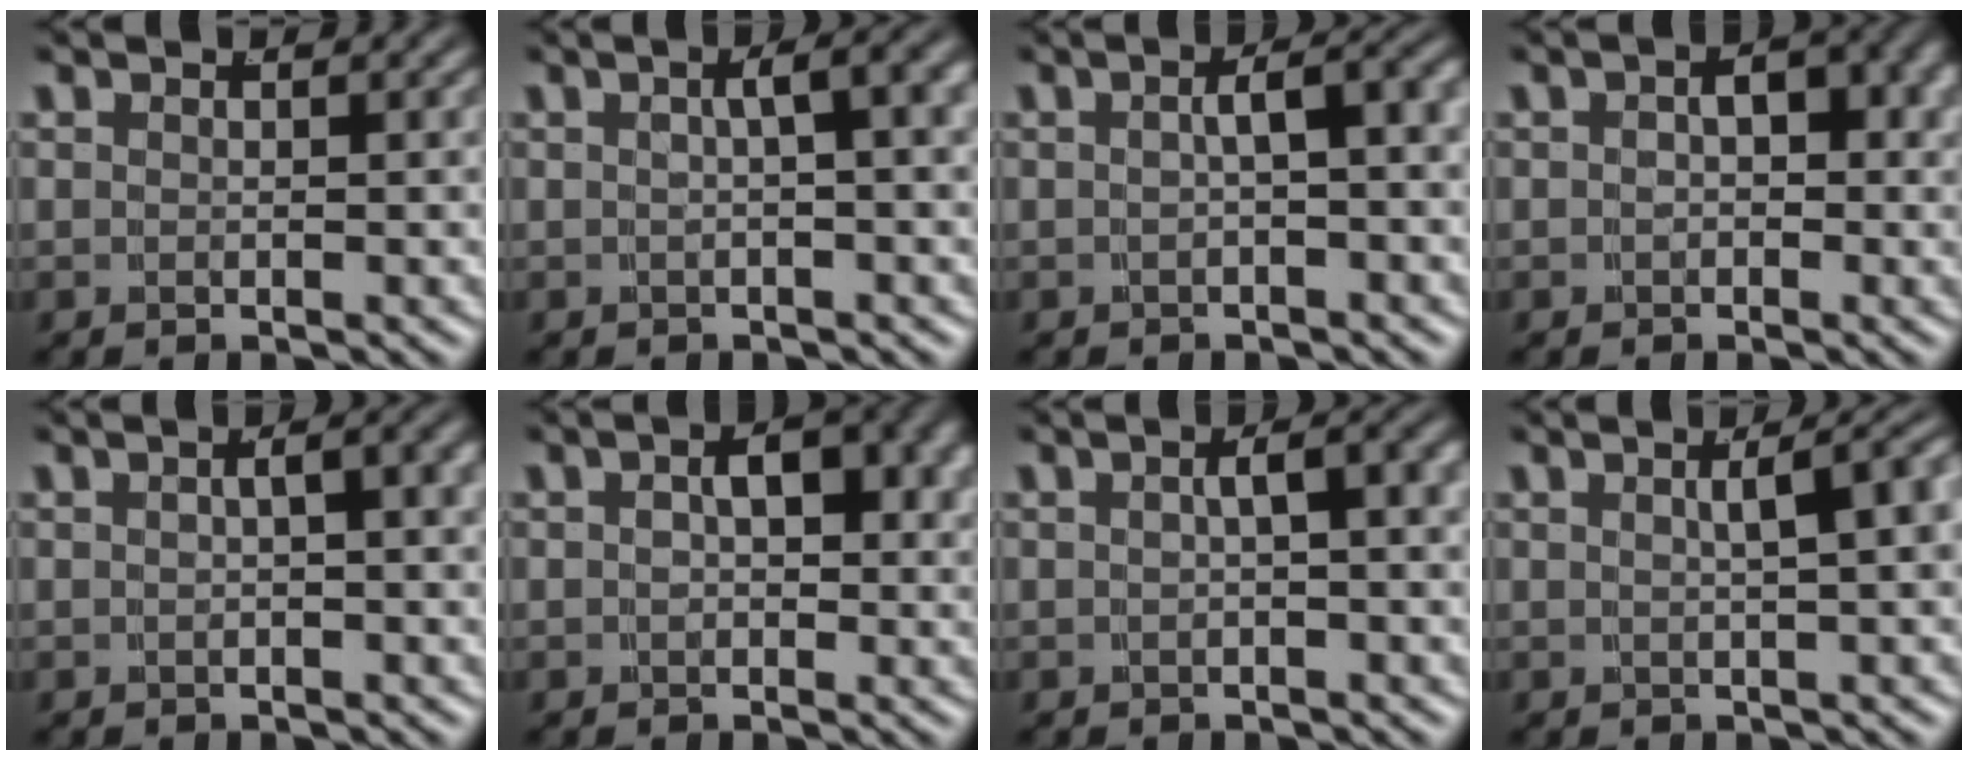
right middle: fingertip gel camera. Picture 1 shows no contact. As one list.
[{"total": 3.9, "force": [0.4, 0.7, 3.8], "torque": [-0.030, 0.021, 0.005]}, {"total": 3.7, "force": [0.0, 1.0, 3.6], "torque": [-0.039, 0.011, -0.001]}, {"total": 2.6, "force": [-0.1, 1.6, 2.0], "torque": [-0.017, -0.004, -0.001]}, {"total": 2.5, "force": [0.1, 0.5, 2.4], "torque": [-0.021, 0.010, 0.002]}, {"total": 3.6, "force": [0.3, 2.0, 3.0], "torque": [-0.032, -0.004, 0.007]}, {"total": 3.1, "force": [0.1, 0.7, 3.0], "torque": [-0.030, 0.011, 0.002]}, {"total": 4.2, "force": [0.4, 0.9, 4.0], "torque": [-0.034, 0.014, 0.006]}]